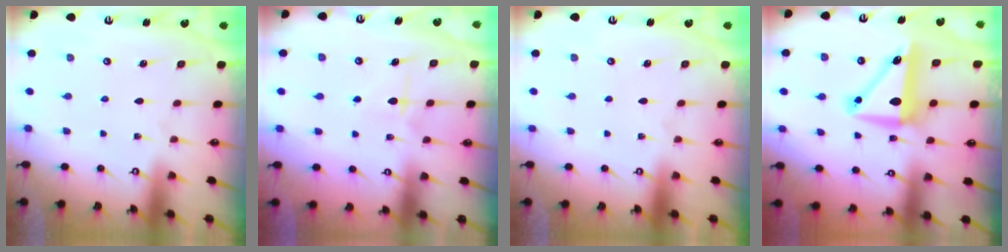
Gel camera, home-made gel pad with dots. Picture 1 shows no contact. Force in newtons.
{"total": 5.8, "press": 5.7, "slide": 0.5}
{"total": 0.0}
{"total": 9.4, "press": 9.2, "slide": 2.2}